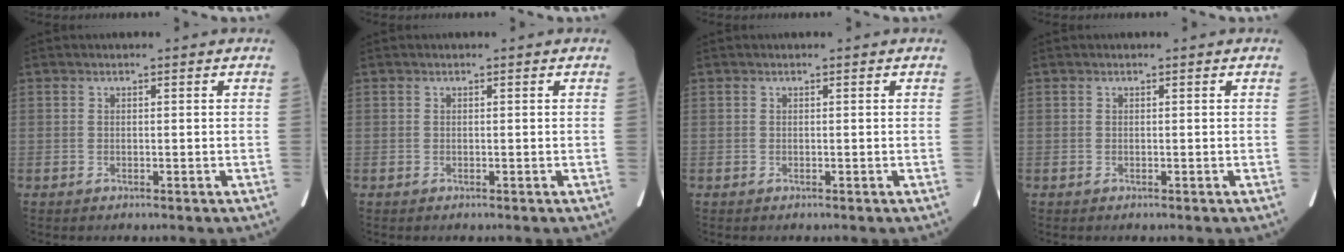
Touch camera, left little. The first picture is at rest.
{"total": 0.0}
{"total": 0.0}
{"total": 0.0}